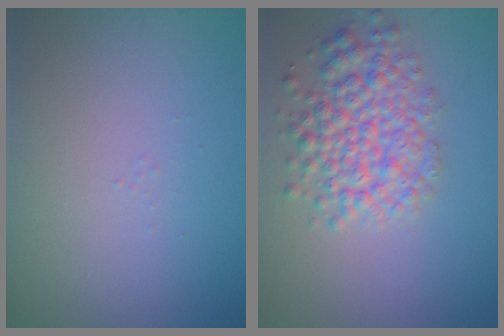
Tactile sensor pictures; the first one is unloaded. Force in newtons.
{"total": 5.3, "press": 5.3, "slide": 0.2}